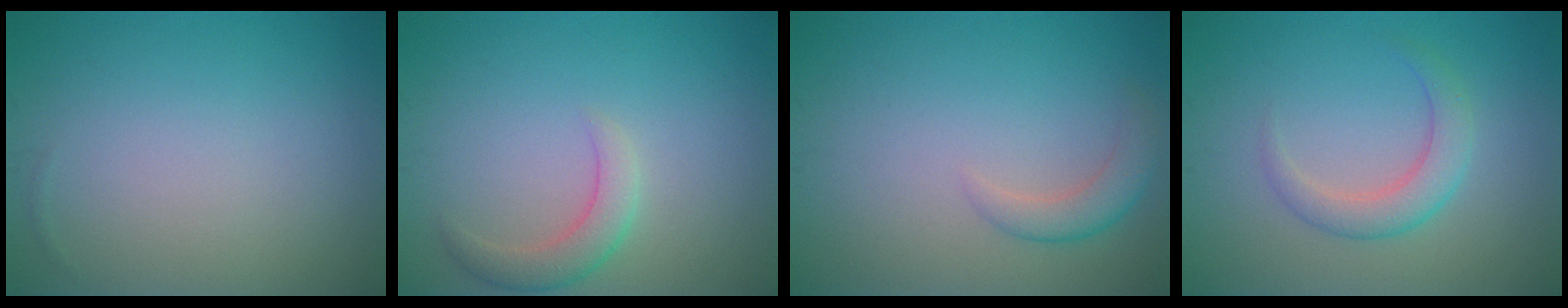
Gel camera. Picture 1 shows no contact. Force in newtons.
{"total": 2.5, "press": 2.5, "slide": 0.2}
{"total": 2.2, "press": 2.2, "slide": 0.1}
{"total": 2.8, "press": 2.8, "slide": 0.1}